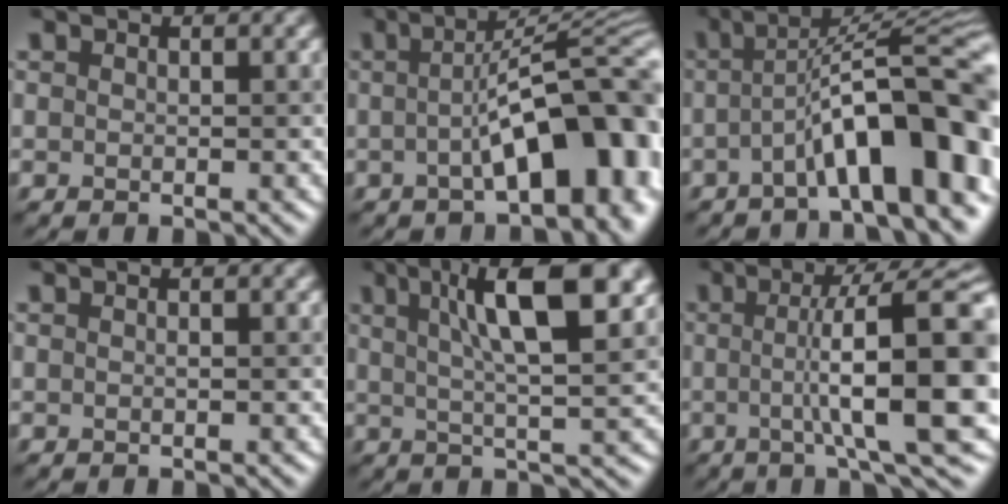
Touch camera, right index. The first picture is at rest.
{"total": 12.4, "force": [-2.0, 4.3, 11.5], "torque": [-0.139, 0.014, -0.028]}
{"total": 11.7, "force": [-3.3, 2.6, 10.9], "torque": [-0.151, 0.026, -0.051]}
{"total": 0.6, "force": [-0.1, 0.2, 0.5], "torque": [-0.005, 0.004, -0.005]}
{"total": 10.4, "force": [3.8, 2.7, 9.3], "torque": [-0.130, 0.013, 0.059]}
{"total": 13.7, "force": [0.1, 3.1, 13.3], "torque": [-0.158, 0.017, 0.000]}